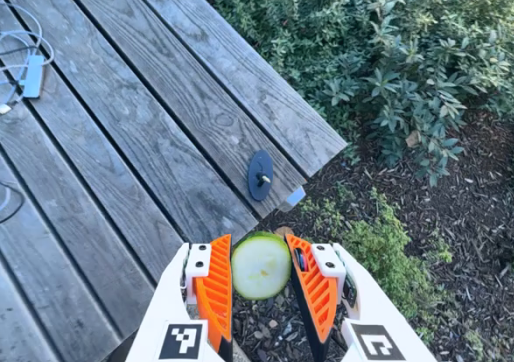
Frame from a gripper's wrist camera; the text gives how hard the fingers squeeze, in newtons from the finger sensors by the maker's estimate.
{"total": 10.8, "left": 11.1, "right": 10.6}